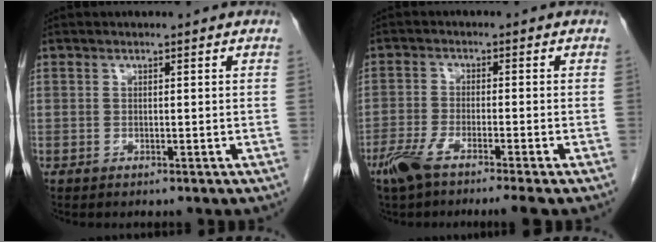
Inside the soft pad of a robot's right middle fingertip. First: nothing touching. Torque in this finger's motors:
{"motor_torque": [0.59, -0.51, 0.17, 0.06]}